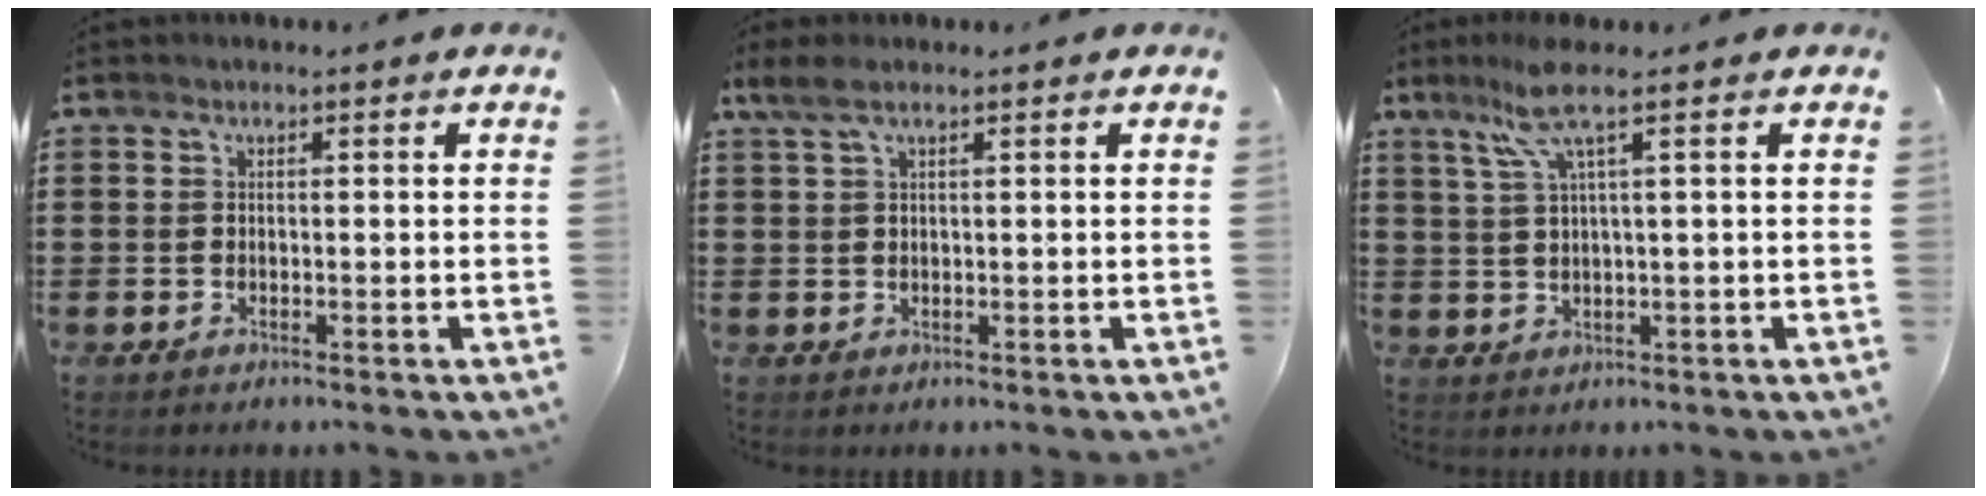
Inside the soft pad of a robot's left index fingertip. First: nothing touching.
{"total": 2.6, "force": [1.3, 0.7, 2.1], "torque": [-0.052, 0.000, 0.022]}
{"total": 5.9, "force": [2.9, 0.0, 5.1], "torque": [-0.121, -0.004, 0.046]}